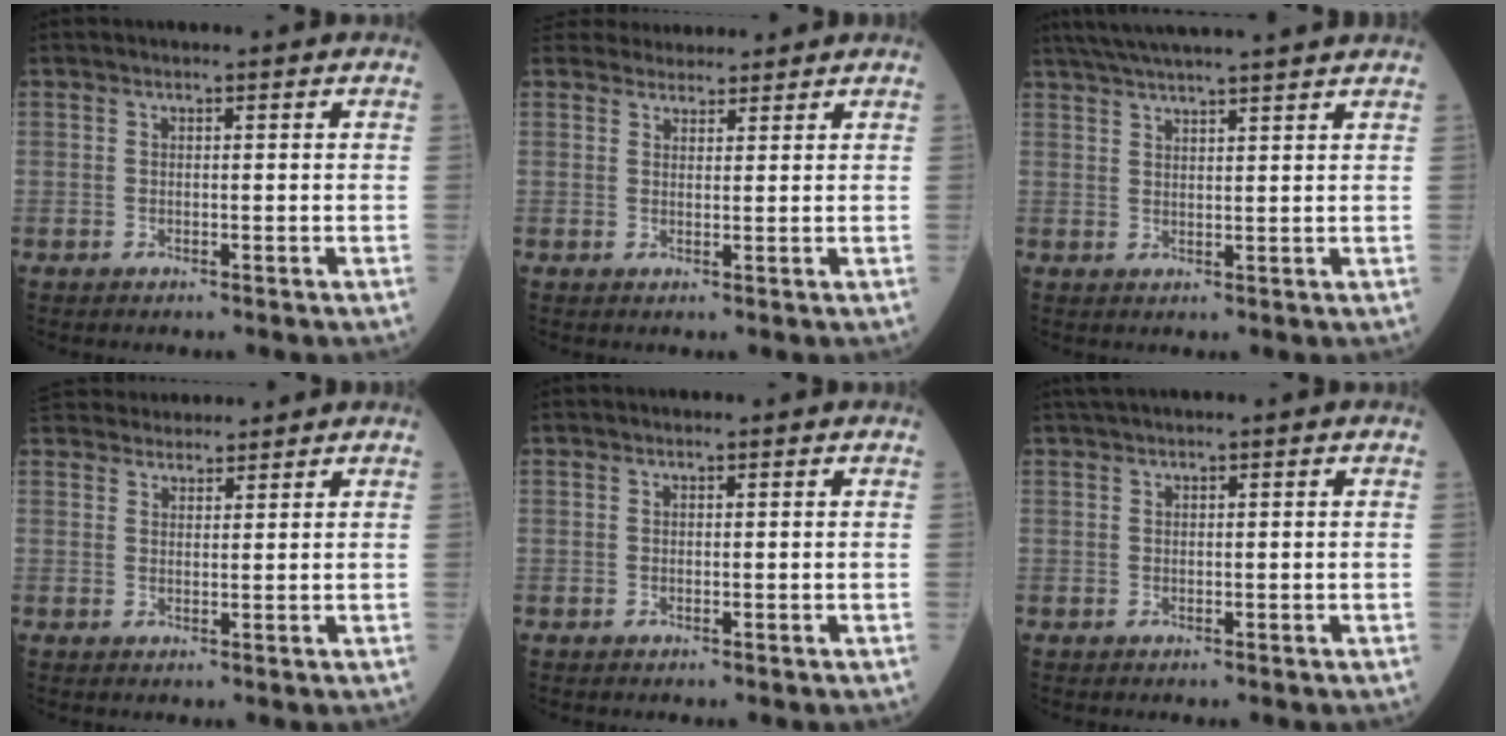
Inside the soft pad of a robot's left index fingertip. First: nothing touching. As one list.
[{"total": 5.0, "force": [4.8, 1.5, 0.3], "torque": [0.001, 0.021, 0.069]}, {"total": 13.6, "force": [12.0, -0.3, 6.4], "torque": [-0.114, 0.032, 0.170]}, {"total": 7.9, "force": [7.5, 2.1, 1.4], "torque": [-0.022, 0.030, 0.121]}, {"total": 0.0}, {"total": 1.2, "force": [0.8, -0.1, 0.9], "torque": [-0.022, 0.017, 0.020]}]